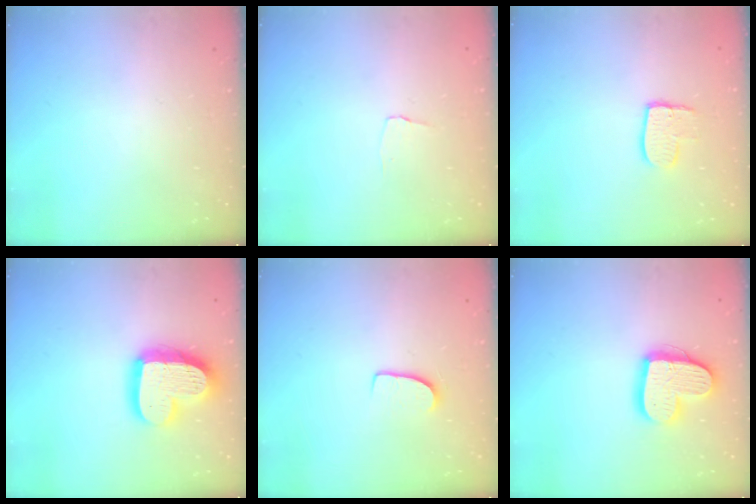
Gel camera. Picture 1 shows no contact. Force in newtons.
{"total": 2.9, "press": 2.8, "slide": 0.3}
{"total": 8.0, "press": 8.0, "slide": 0.7}
{"total": 17.9, "press": 17.8, "slide": 1.7}
{"total": 7.7, "press": 7.6, "slide": 0.7}
{"total": 16.1, "press": 16.1, "slide": 1.3}